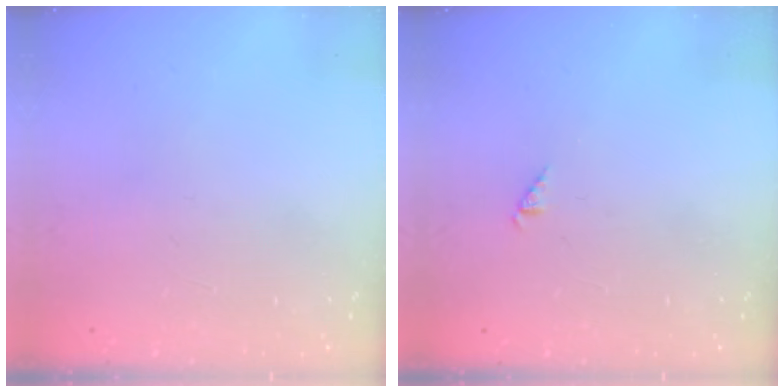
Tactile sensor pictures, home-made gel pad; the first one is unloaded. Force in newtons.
{"total": 0.7, "press": 0.7, "slide": 0.2}